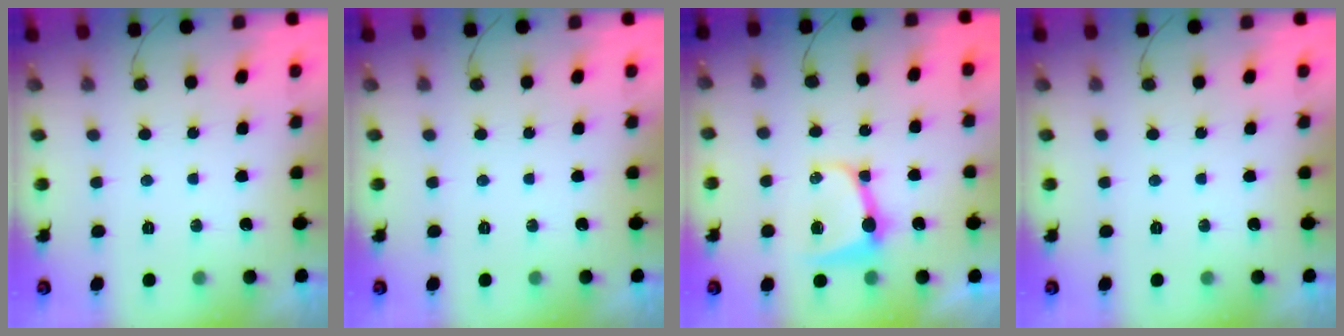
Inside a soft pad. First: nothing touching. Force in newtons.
{"total": 0.0}
{"total": 8.6, "press": 8.6, "slide": 1.0}
{"total": 0.0}